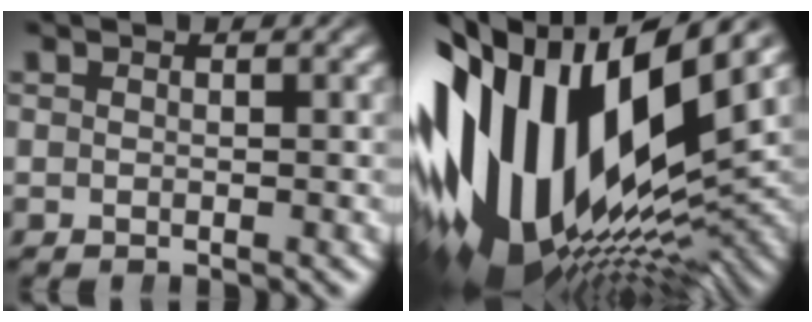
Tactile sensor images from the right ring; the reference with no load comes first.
{"total": 23.2, "force": [-1.6, 15.1, 17.6], "torque": [-0.314, -0.029, -0.009]}